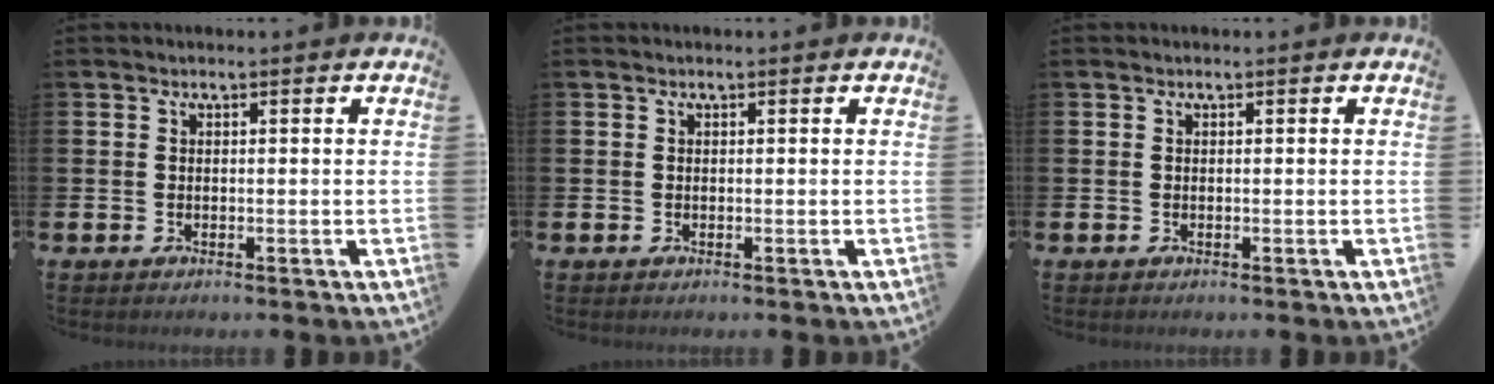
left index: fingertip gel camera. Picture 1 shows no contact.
{"total": 0.0}
{"total": 0.0}